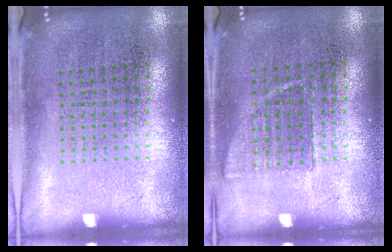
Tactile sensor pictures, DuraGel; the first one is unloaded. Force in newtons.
{"total": 0.7, "press": 0.6, "slide": 0.3}